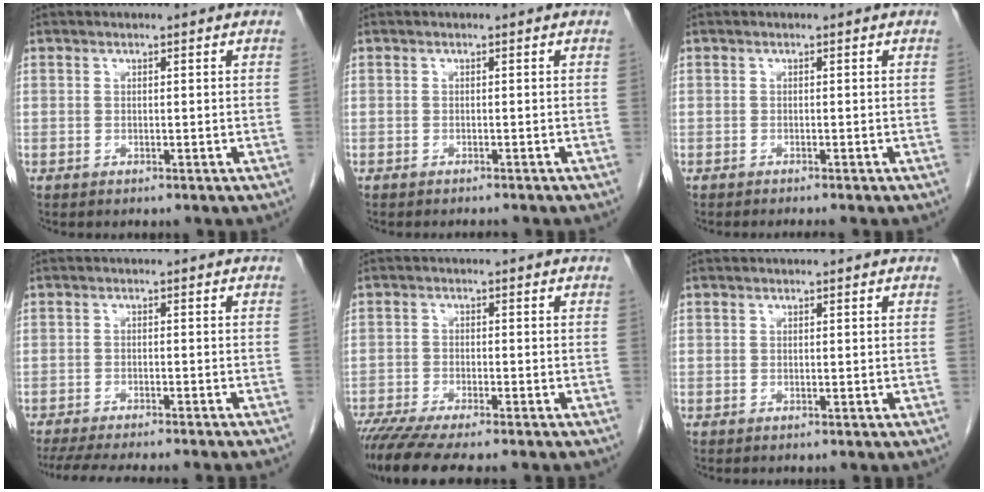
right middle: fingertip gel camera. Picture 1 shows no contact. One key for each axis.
{"total": 1.5, "fx": -1.5, "fy": 0.3, "fz": 0.4, "tx": -0.009, "ty": -0.003, "tz": -0.017}
{"total": 1.8, "fx": -1.6, "fy": -0.2, "fz": 0.8, "tx": -0.009, "ty": 0.000, "tz": -0.021}
{"total": 13.3, "fx": -11.7, "fy": 0.6, "fz": 6.4, "tx": -0.086, "ty": -0.022, "tz": -0.163}
{"total": 10.1, "fx": -8.3, "fy": 1.0, "fz": 5.6, "tx": -0.089, "ty": -0.019, "tz": -0.135}
{"total": 0.0}